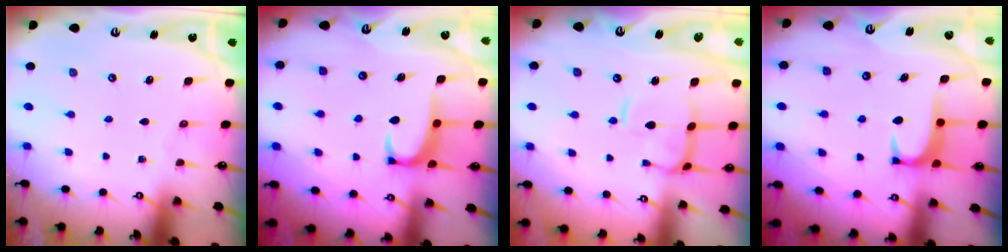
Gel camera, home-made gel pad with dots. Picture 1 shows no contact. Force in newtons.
{"total": 2.2, "press": 2.1, "slide": 0.6}
{"total": 7.3, "press": 7.2, "slide": 1.1}
{"total": 1.9, "press": 1.9, "slide": 0.5}